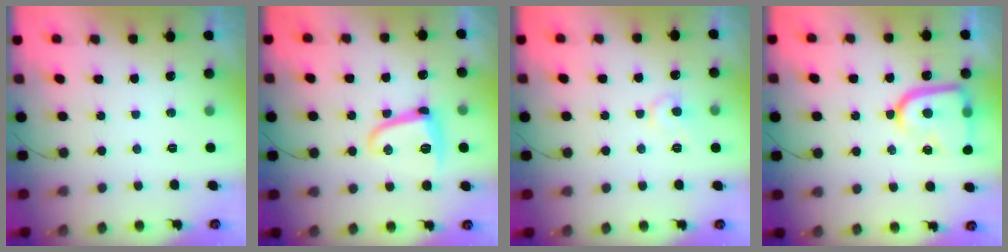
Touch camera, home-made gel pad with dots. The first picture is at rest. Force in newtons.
{"total": 9.9, "press": 9.9, "slide": 0.9}
{"total": 7.0, "press": 7.0, "slide": 0.7}
{"total": 15.2, "press": 15.1, "slide": 1.5}